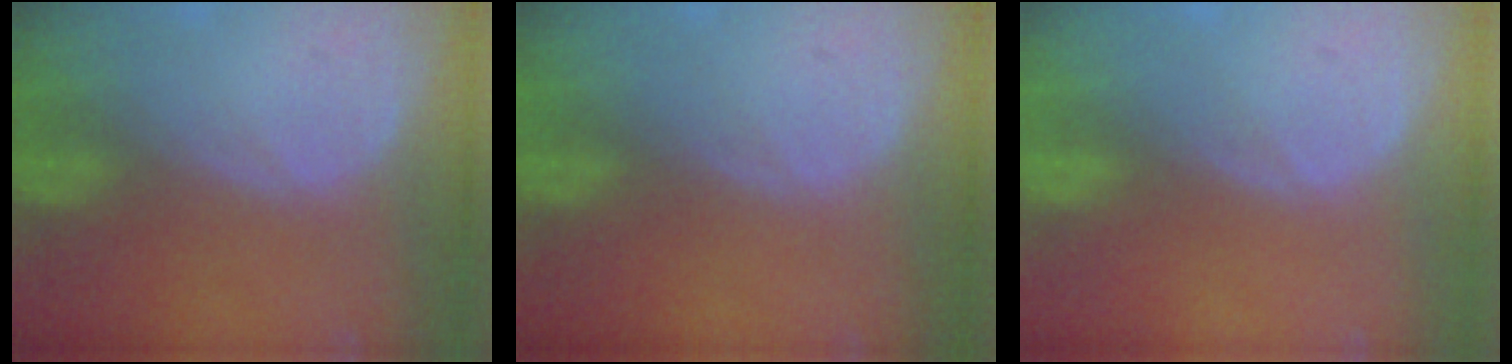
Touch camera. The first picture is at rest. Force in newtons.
{"total": 0.0}
{"total": 0.0}